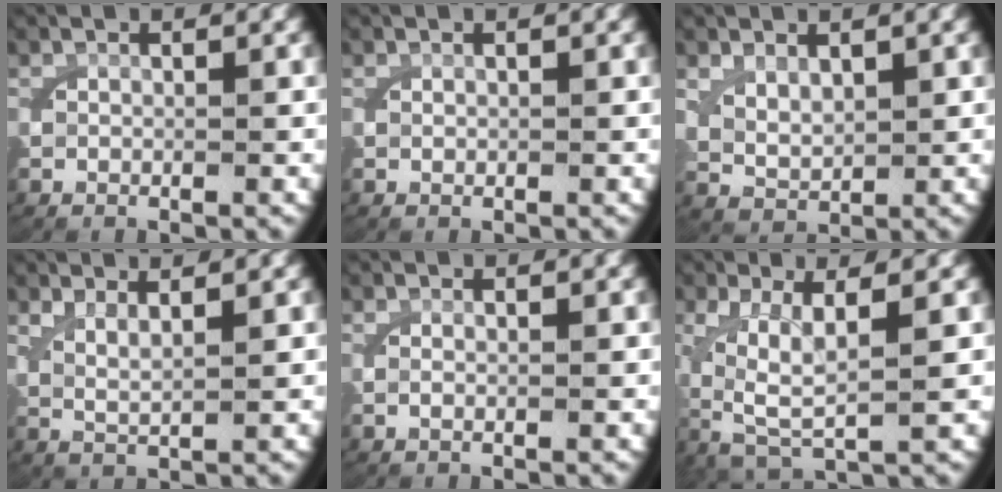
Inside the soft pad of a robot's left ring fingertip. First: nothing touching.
{"total": 0.0}
{"total": 2.3, "force": [0.9, 1.4, 1.6], "torque": [-0.042, -0.013, 0.031]}
{"total": 2.7, "force": [1.3, 1.0, 2.1], "torque": [-0.046, -0.009, 0.028]}
{"total": 0.6, "force": [0.1, 0.0, 0.6], "torque": [-0.019, -0.005, 0.004]}
{"total": 5.2, "force": [0.3, 2.9, 4.3], "torque": [-0.104, -0.029, 0.025]}